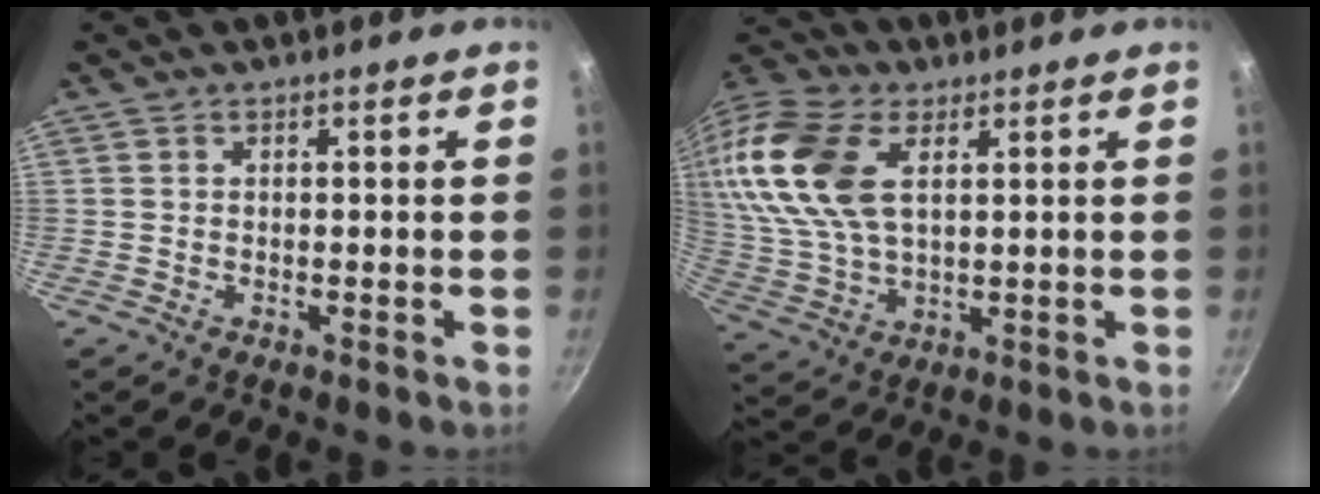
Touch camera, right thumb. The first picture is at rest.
{"total": 19.4, "force": [6.3, 11.8, 14.1], "torque": [-0.298, 0.002, 0.123]}